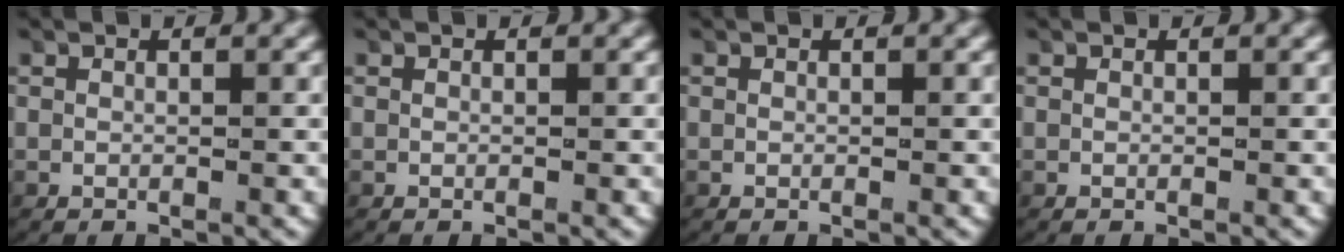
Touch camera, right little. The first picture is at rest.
{"total": 0.0}
{"total": 0.0}
{"total": 0.0}